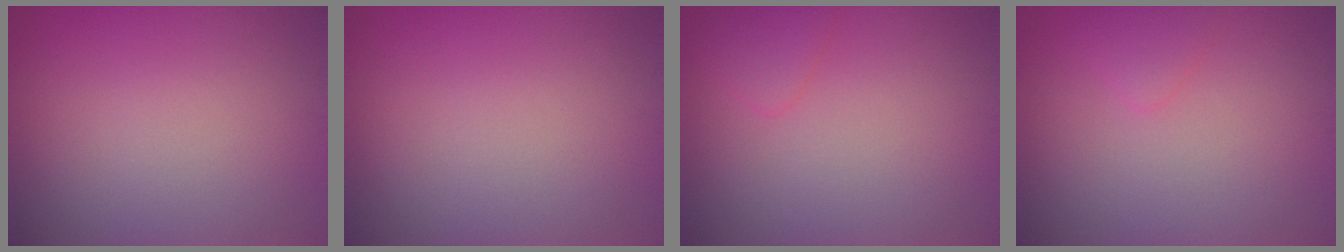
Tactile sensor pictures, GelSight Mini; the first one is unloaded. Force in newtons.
{"total": 0.0}
{"total": 1.4, "press": 1.4, "slide": 0.1}
{"total": 1.2, "press": 1.1, "slide": 0.1}